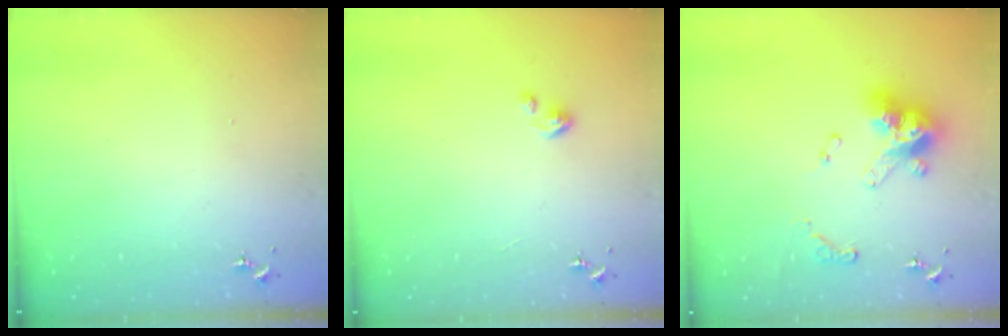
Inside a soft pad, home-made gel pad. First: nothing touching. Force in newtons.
{"total": 4.6, "press": 4.6, "slide": 0.3}
{"total": 16.1, "press": 16.1, "slide": 1.6}